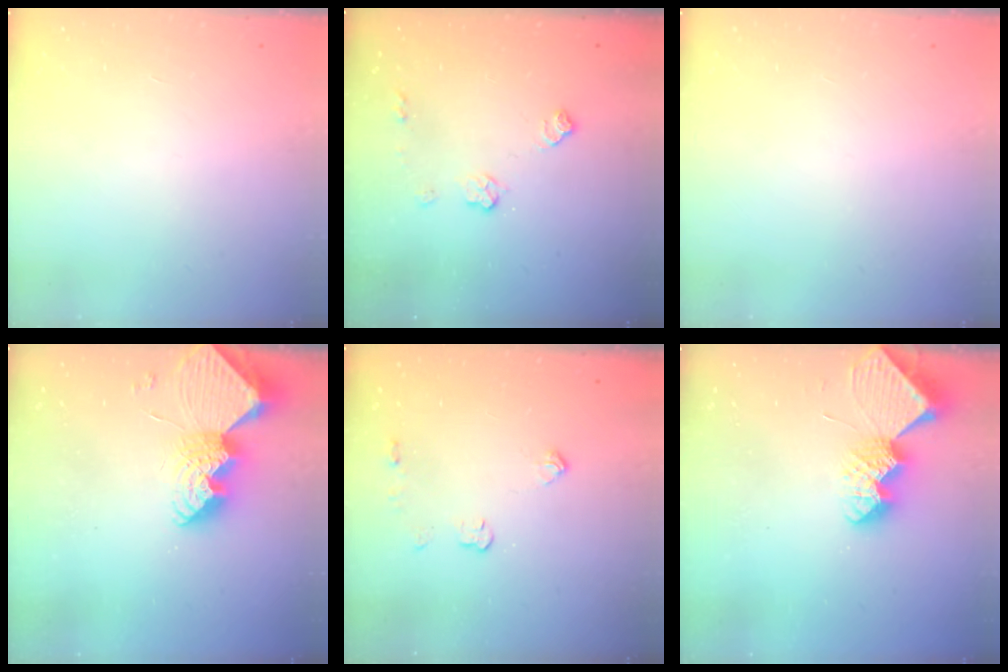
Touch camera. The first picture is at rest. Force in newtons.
{"total": 6.8, "press": 6.8, "slide": 0.3}
{"total": 0.0}
{"total": 11.4, "press": 11.4, "slide": 0.9}
{"total": 3.7, "press": 3.6, "slide": 0.6}
{"total": 8.7, "press": 8.7, "slide": 0.6}